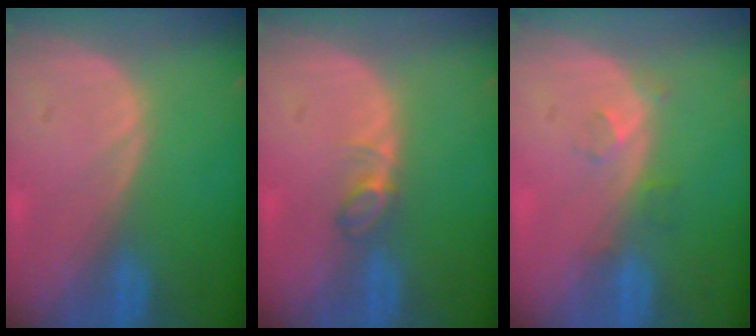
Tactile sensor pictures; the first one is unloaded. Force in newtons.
{"total": 2.4, "press": 2.4, "slide": 0.4}
{"total": 2.7, "press": 2.3, "slide": 1.5}